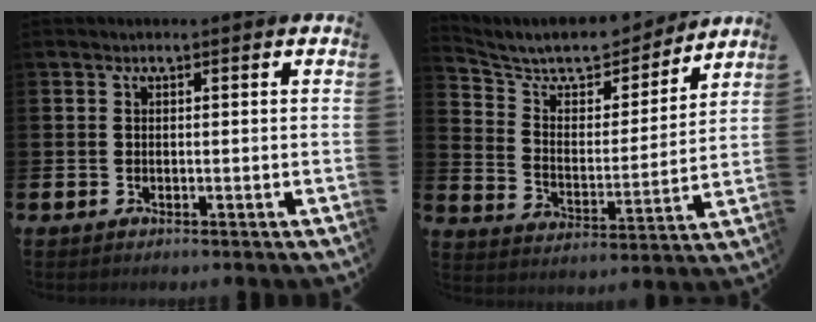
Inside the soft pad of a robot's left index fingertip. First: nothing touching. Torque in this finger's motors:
{"motor_torque": [0.77, -0.88, 0.30, 0.05]}